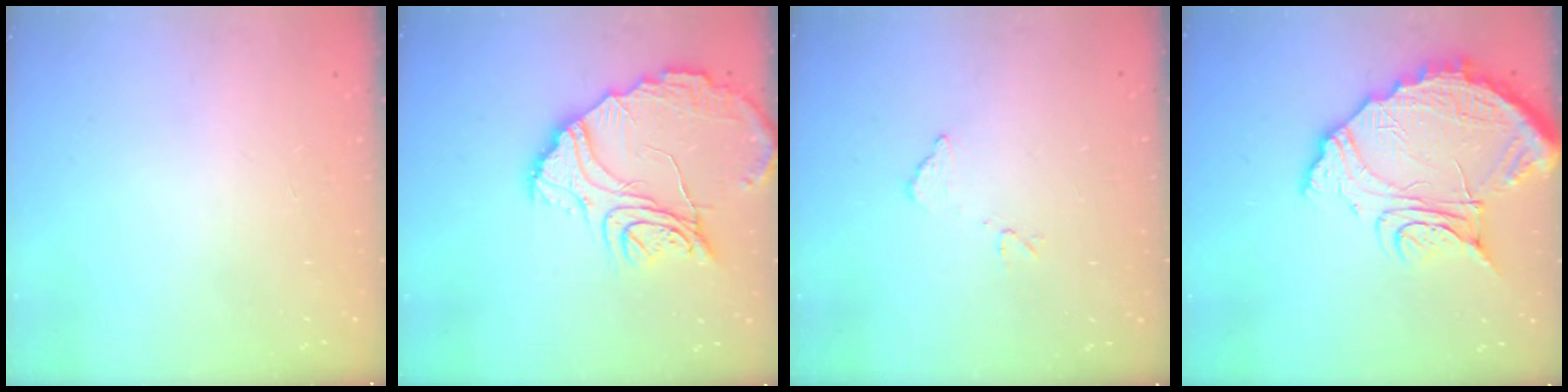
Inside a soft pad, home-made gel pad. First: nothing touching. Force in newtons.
{"total": 16.0, "press": 15.9, "slide": 1.4}
{"total": 8.4, "press": 8.4, "slide": 0.4}
{"total": 17.6, "press": 17.5, "slide": 1.3}